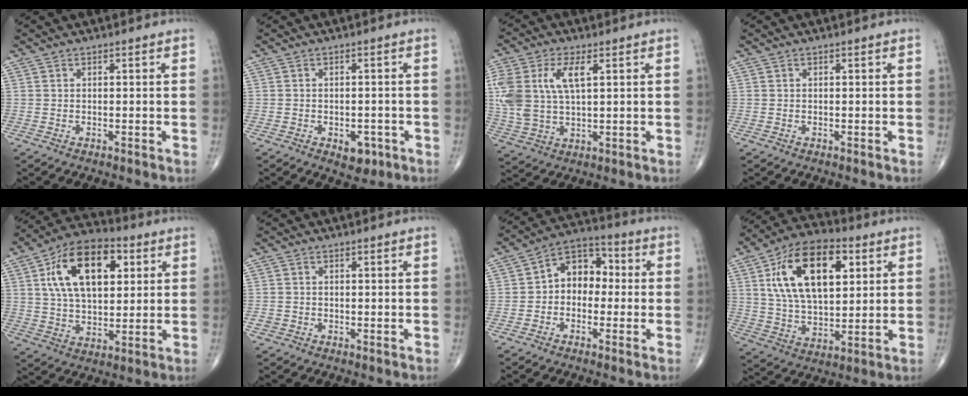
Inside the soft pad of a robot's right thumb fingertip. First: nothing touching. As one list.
[{"total": 4.0, "force": [-1.7, 2.5, 2.5], "torque": [-0.016, 0.008, -0.016]}, {"total": 13.2, "force": [3.5, 6.6, 10.8], "torque": [-0.253, 0.006, 0.074]}, {"total": 0.0}, {"total": 18.1, "force": [5.6, 10.1, 13.9], "torque": [-0.215, 0.002, 0.094]}, {"total": 1.1, "force": [-0.4, 1.0, 0.3], "torque": [-0.005, 0.003, -0.009]}, {"total": 8.9, "force": [-0.3, 6.6, 5.9], "torque": [-0.056, 0.035, -0.026]}, {"total": 20.1, "force": [6.3, 10.8, 15.8], "torque": [-0.254, -0.005, 0.109]}]